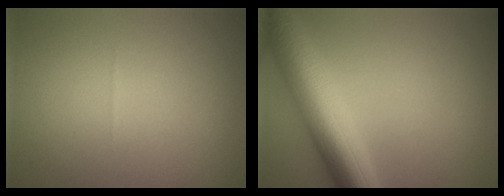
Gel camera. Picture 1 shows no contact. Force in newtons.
{"total": 8.9, "press": 8.9, "slide": 0.1}